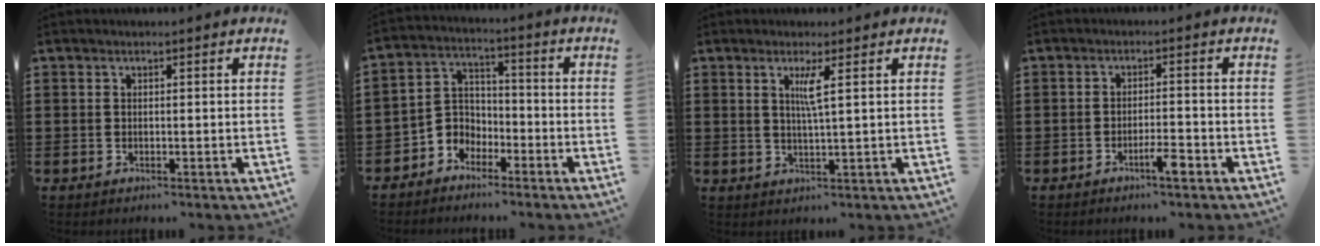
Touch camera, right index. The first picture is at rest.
{"total": 4.0, "force": [-2.9, 2.8, 0.0], "torque": [-0.017, 0.000, -0.065]}
{"total": 2.8, "force": [1.0, -0.3, 2.6], "torque": [-0.054, -0.005, 0.015]}
{"total": 3.6, "force": [-2.3, 0.4, 2.7], "torque": [-0.051, 0.001, -0.044]}